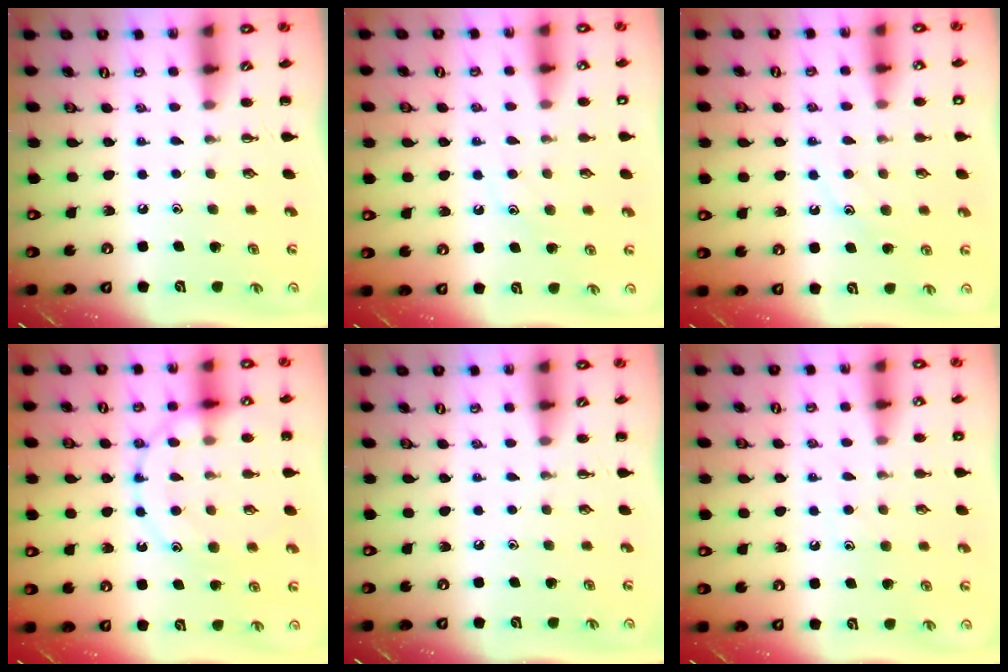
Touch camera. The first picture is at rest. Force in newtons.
{"total": 8.9, "press": 8.8, "slide": 1.3}
{"total": 11.2, "press": 11.1, "slide": 1.2}
{"total": 15.1, "press": 15.0, "slide": 1.4}
{"total": 0.0}
{"total": 7.0, "press": 6.9, "slide": 1.0}